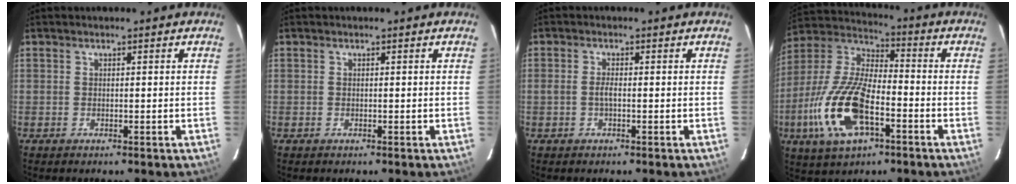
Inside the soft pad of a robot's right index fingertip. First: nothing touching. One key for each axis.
{"total": 0.0}
{"total": 1.6, "fx": -0.4, "fy": 0.4, "fz": 1.5, "tx": -0.031, "ty": 0.002, "tz": -0.010}
{"total": 18.7, "fx": -6.7, "fy": 8.1, "fz": 15.5, "tx": -0.340, "ty": -0.012, "tz": -0.130}